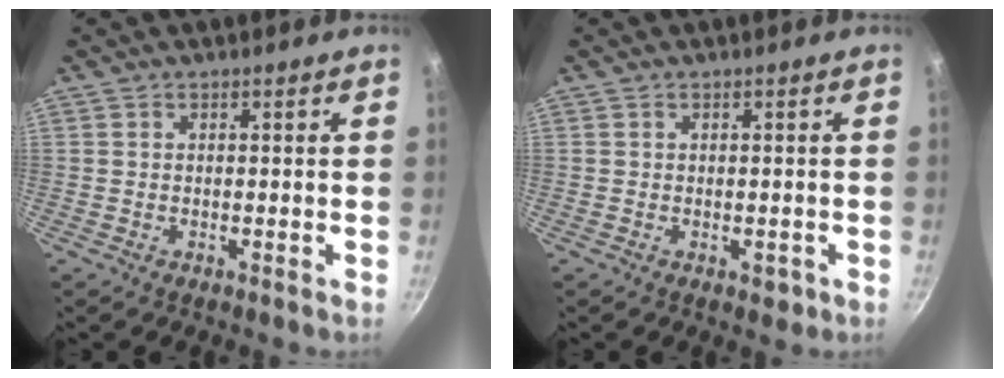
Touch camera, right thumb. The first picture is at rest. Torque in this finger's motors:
{"motor_torque": [2.45, 1.76, 0.93, -0.38, -0.24]}